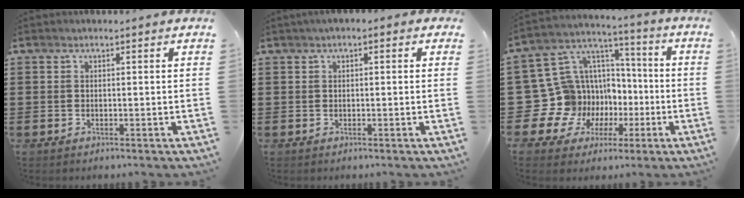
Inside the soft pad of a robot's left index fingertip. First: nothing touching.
{"total": 1.1, "force": [0.1, 0.6, 0.9], "torque": [-0.018, 0.006, 0.001]}
{"total": 15.0, "force": [-4.3, 13.9, 3.8], "torque": [-0.132, -0.007, -0.041]}